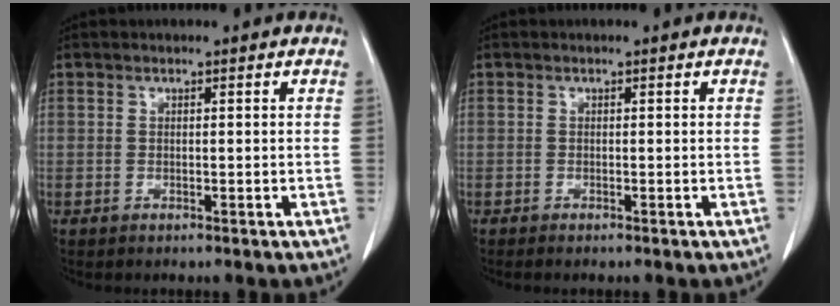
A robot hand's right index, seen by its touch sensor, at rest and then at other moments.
{"total": 0.9, "force": [-0.7, 0.1, 0.5], "torque": [-0.009, -0.002, -0.011]}